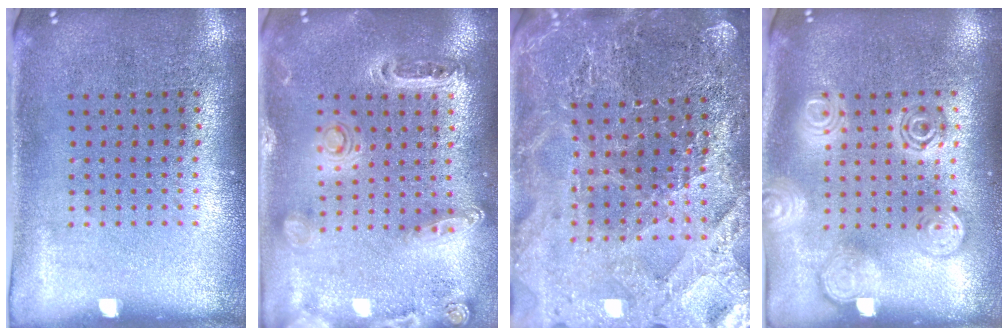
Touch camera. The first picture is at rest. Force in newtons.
{"total": 1.3, "press": 1.3, "slide": 0.4}
{"total": 3.5, "press": 3.4, "slide": 0.8}
{"total": 1.9, "press": 1.9, "slide": 0.2}